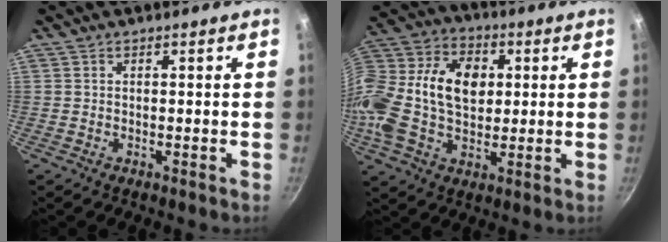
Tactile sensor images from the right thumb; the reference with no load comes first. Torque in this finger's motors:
{"motor_torque": [0.64, 2.09, 0.41, -0.23, 0.39]}